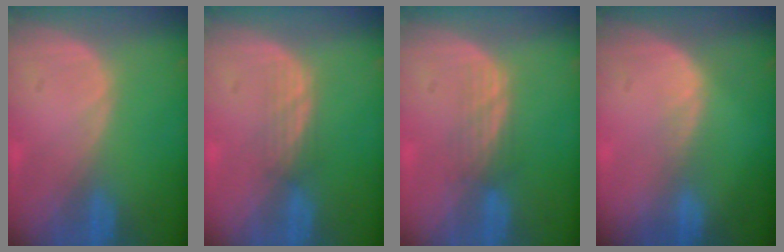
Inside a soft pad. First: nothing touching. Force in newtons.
{"total": 2.1, "press": 2.1, "slide": 0.2}
{"total": 2.9, "press": 2.6, "slide": 1.3}
{"total": 1.5, "press": 1.0, "slide": 1.1}